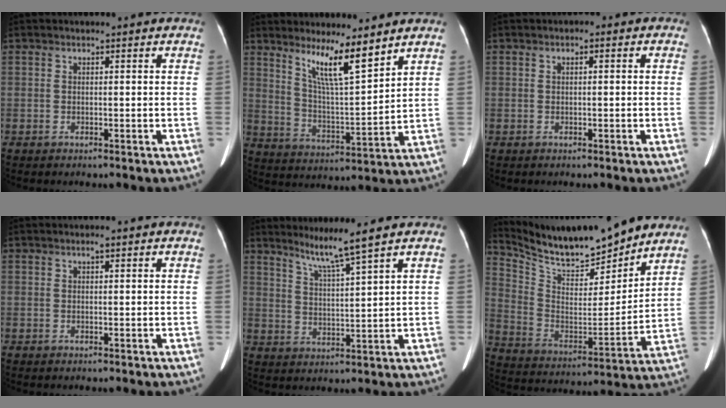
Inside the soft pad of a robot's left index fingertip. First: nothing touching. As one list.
[{"total": 9.4, "force": [6.9, 0.4, 6.4], "torque": [-0.122, -0.015, 0.130]}, {"total": 1.1, "force": [0.2, 0.6, 0.9], "torque": [-0.016, 0.008, 0.001]}, {"total": 0.8, "force": [0.5, 0.1, 0.6], "torque": [-0.011, 0.002, 0.009]}, {"total": 6.4, "force": [4.9, -1.7, 3.6], "torque": [-0.072, -0.014, 0.095]}, {"total": 19.3, "force": [17.3, 3.4, 7.8], "torque": [-0.152, -0.008, 0.289]}]